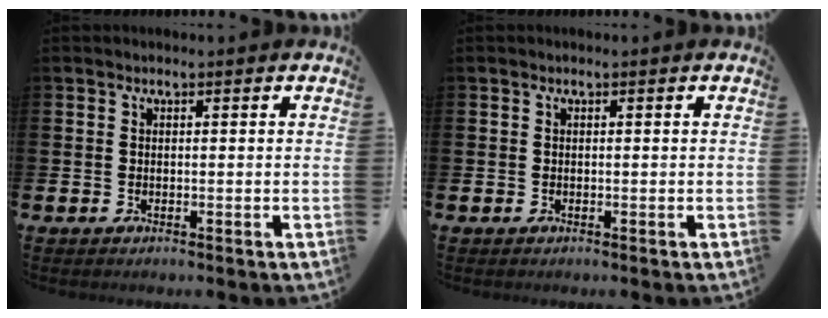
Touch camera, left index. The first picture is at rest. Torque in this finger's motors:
{"motor_torque": [-0.04, -0.01, 0.06, 0.02]}